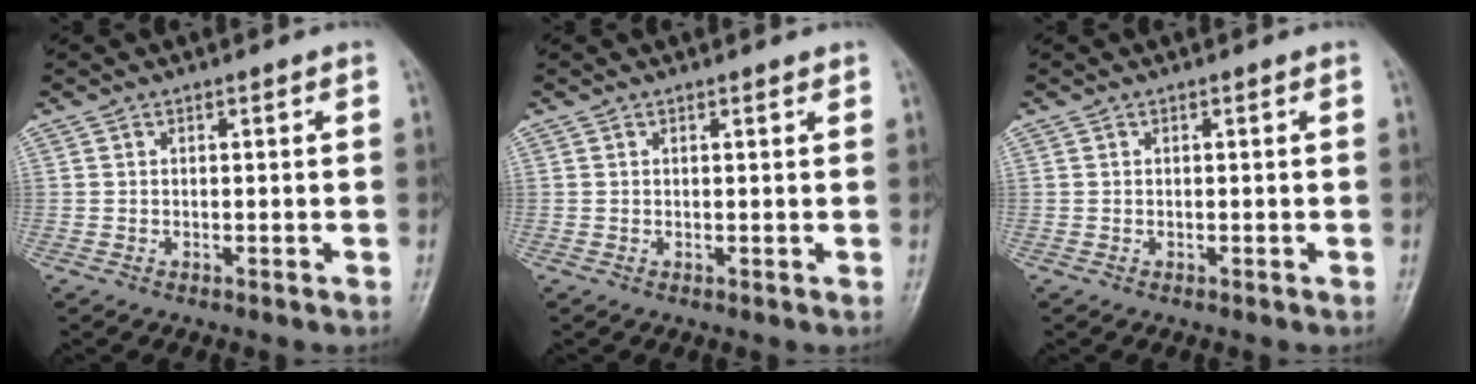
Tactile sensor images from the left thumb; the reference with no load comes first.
{"total": 0.7, "force": [0.5, 0.2, 0.4], "torque": [-0.007, -0.003, 0.007]}
{"total": 0.0}